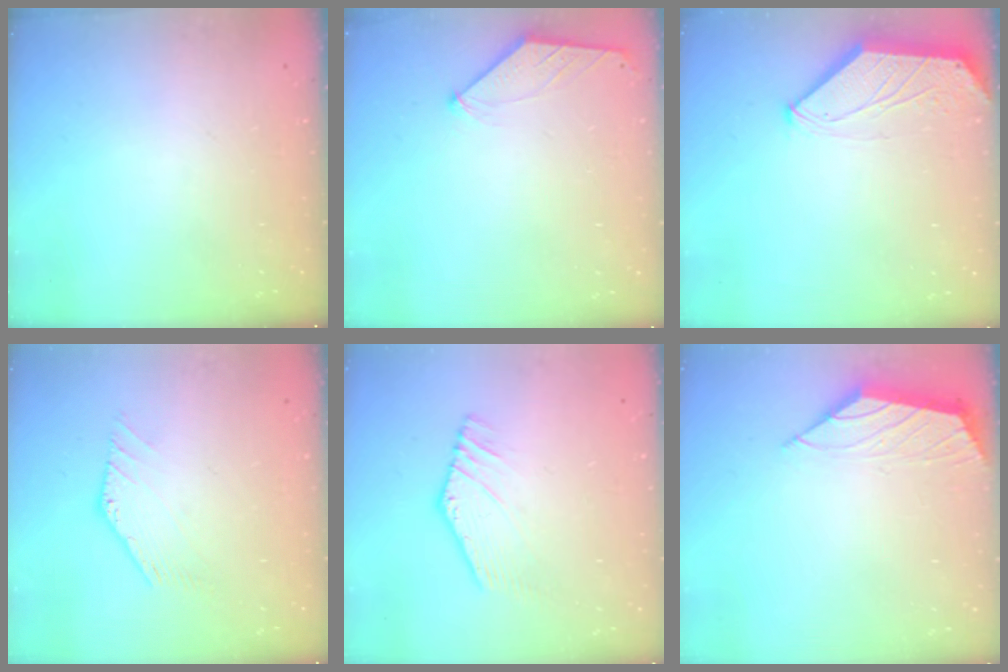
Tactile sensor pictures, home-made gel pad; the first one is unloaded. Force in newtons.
{"total": 0.5, "press": 0.4, "slide": 0.3}
{"total": 0.5, "press": 0.4, "slide": 0.3}
{"total": 0.0}
{"total": 3.2, "press": 3.2, "slide": 0.2}
{"total": 0.8, "press": 0.7, "slide": 0.4}